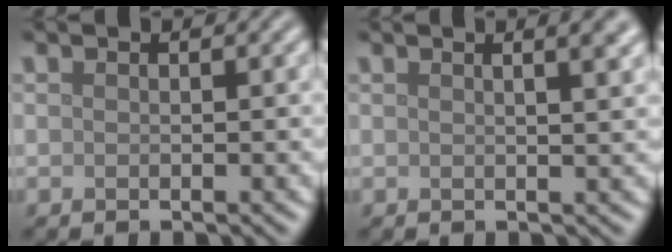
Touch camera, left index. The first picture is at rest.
{"total": 4.7, "force": [2.1, 2.0, 3.6], "torque": [-0.013, 0.026, -0.005]}